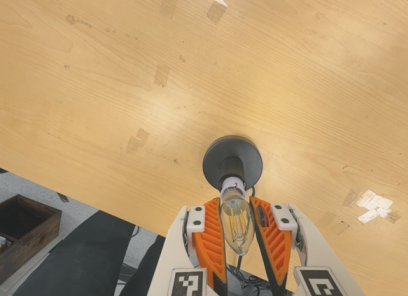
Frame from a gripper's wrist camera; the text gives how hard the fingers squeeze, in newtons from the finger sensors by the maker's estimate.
{"total": 12.4, "left": 11.6, "right": 13.2}